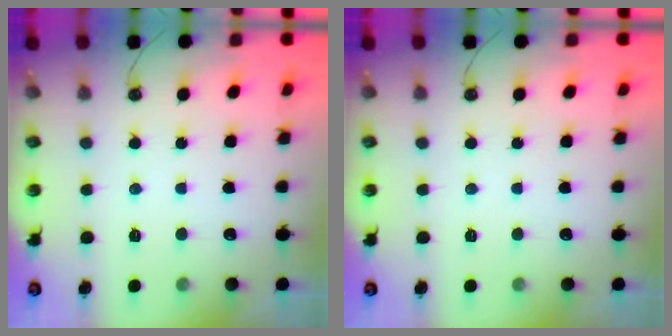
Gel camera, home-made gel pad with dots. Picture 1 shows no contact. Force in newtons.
{"total": 0.0}